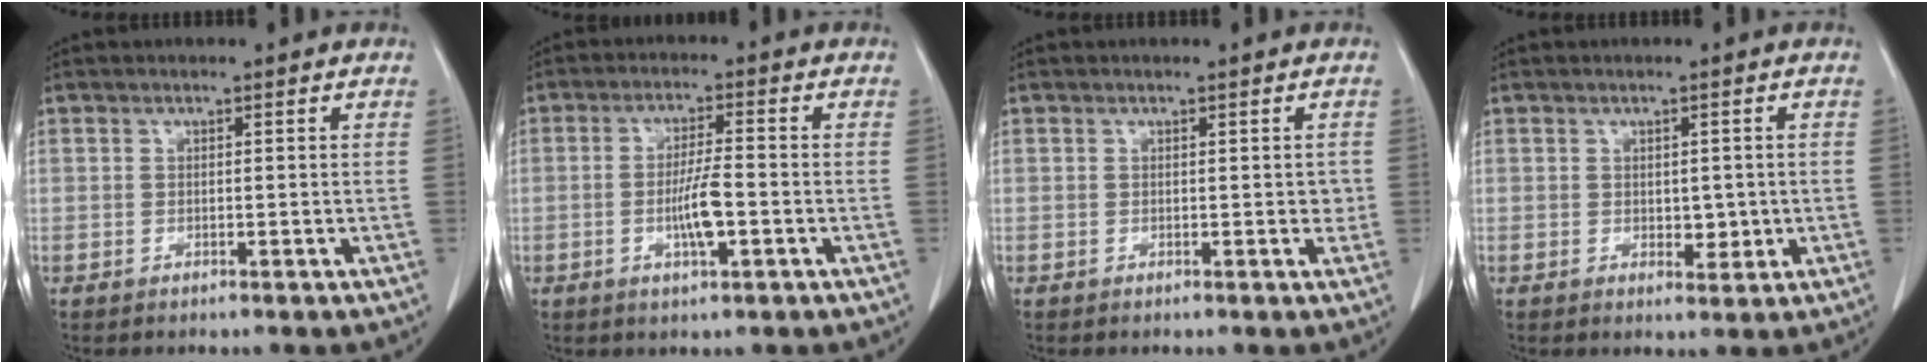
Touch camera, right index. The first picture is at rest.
{"total": 5.6, "force": [-1.5, 0.8, 5.4], "torque": [-0.104, -0.002, -0.025]}
{"total": 1.4, "force": [0.1, 0.9, 1.1], "torque": [-0.010, 0.002, 0.002]}
{"total": 2.8, "force": [-0.2, 1.8, 2.2], "torque": [-0.025, -0.002, 0.005]}